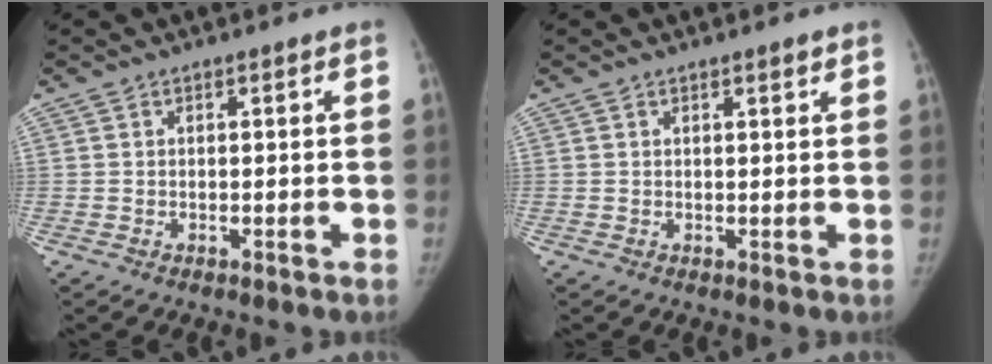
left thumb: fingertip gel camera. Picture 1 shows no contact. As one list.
[{"total": 1.2, "force": [0.9, 0.3, 0.7], "torque": [-0.008, -0.005, 0.013]}]